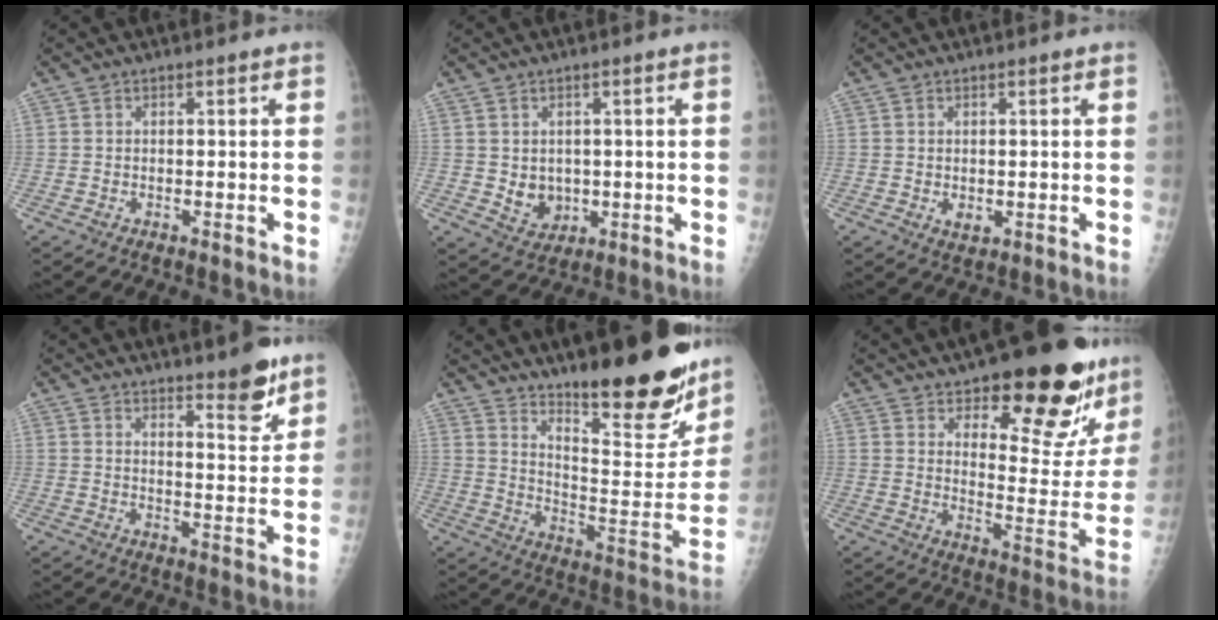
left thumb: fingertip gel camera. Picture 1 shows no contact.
{"total": 5.1, "force": [0.0, 4.3, 2.8], "torque": [-0.023, -0.007, 0.016]}
{"total": 2.0, "force": [-0.1, 1.5, 1.4], "torque": [-0.018, -0.004, 0.005]}
{"total": 7.2, "force": [5.4, 1.7, 4.4], "torque": [-0.045, -0.044, 0.078]}
{"total": 26.3, "force": [18.5, 6.8, 17.4], "torque": [-0.217, -0.111, 0.273]}
{"total": 22.9, "force": [15.4, 8.2, 14.8], "torque": [-0.148, -0.094, 0.209]}